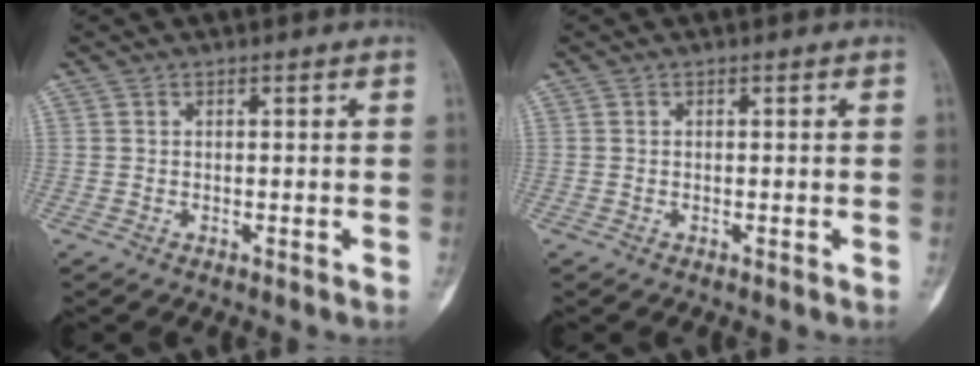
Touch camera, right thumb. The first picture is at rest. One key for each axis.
{"total": 0.0}